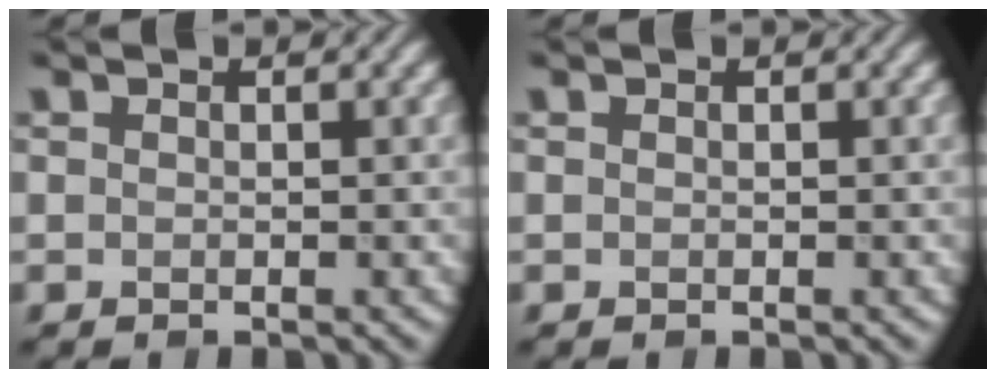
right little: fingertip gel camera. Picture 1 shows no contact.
{"total": 0.0}